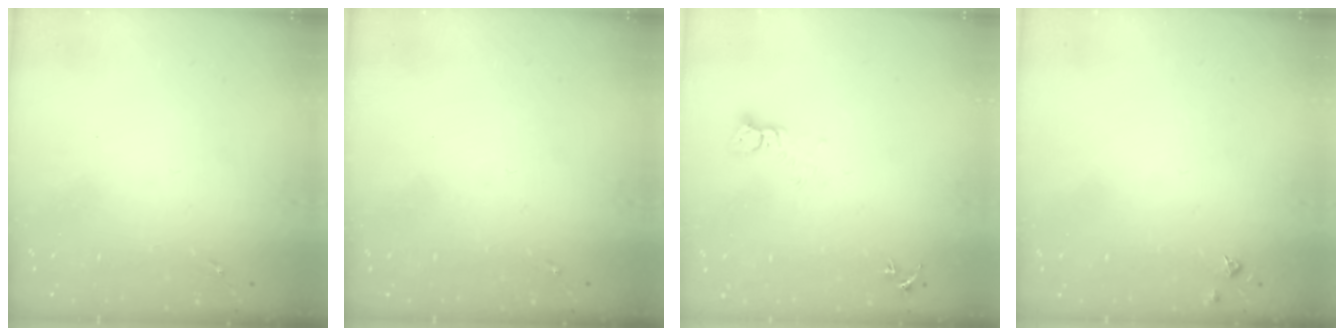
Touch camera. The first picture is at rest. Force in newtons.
{"total": 0.0}
{"total": 3.2, "press": 3.2, "slide": 0.4}
{"total": 3.8, "press": 3.8, "slide": 0.5}